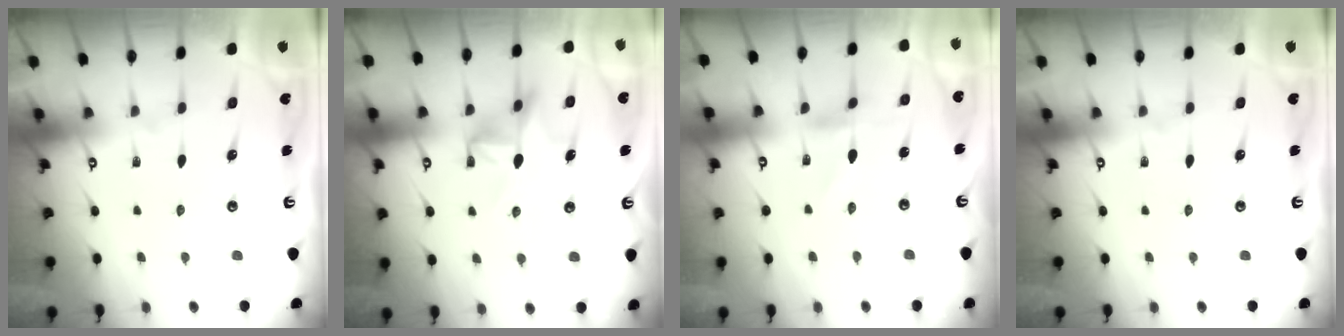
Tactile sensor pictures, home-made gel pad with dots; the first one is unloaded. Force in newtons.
{"total": 7.8, "press": 7.8, "slide": 0.3}
{"total": 0.0}
{"total": 0.0}